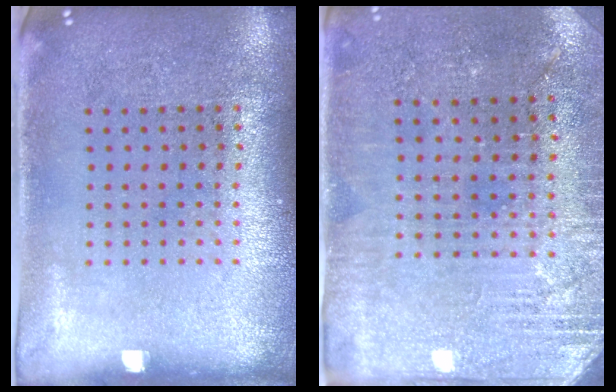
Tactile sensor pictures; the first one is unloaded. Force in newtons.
{"total": 2.8, "press": 2.7, "slide": 0.6}